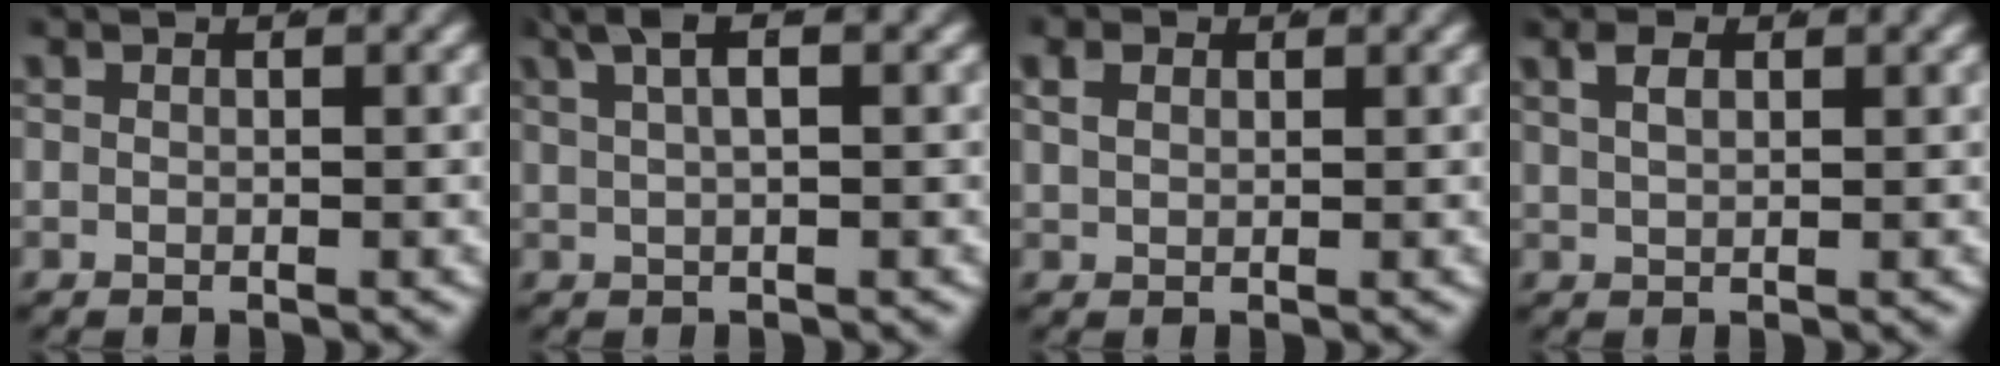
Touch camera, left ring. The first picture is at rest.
{"total": 4.8, "force": [2.8, 1.6, 3.5], "torque": [-0.044, 0.022, 0.040]}
{"total": 1.5, "force": [0.9, 0.9, 0.8], "torque": [-0.017, -0.004, 0.024]}
{"total": 2.0, "force": [1.2, 0.7, 1.4], "torque": [-0.023, -0.001, 0.028]}